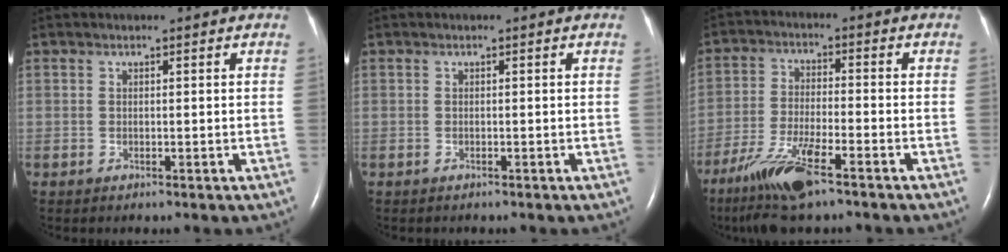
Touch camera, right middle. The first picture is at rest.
{"total": 0.0}
{"total": 10.6, "force": [-6.8, 1.5, 8.0], "torque": [-0.168, -0.025, -0.123]}